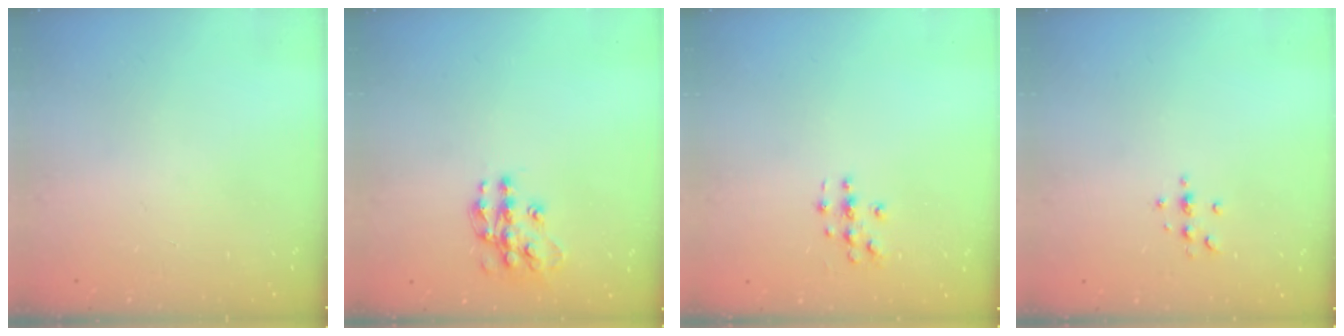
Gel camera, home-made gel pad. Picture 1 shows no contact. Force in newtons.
{"total": 12.6, "press": 12.6, "slide": 0.8}
{"total": 3.1, "press": 3.0, "slide": 0.3}
{"total": 3.4, "press": 3.4, "slide": 0.4}